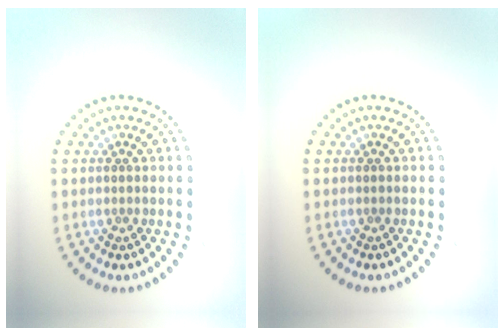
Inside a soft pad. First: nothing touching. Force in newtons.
{"total": 0.0}